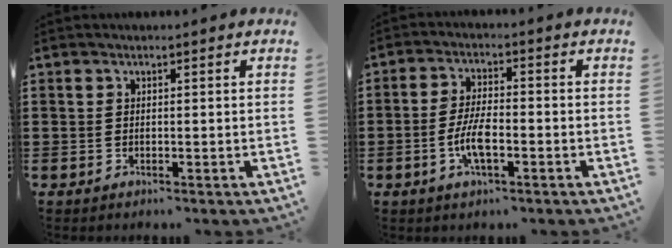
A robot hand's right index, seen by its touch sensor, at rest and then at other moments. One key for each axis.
{"total": 5.9, "fx": -1.9, "fy": 1.9, "fz": 5.2, "tx": -0.117, "ty": -0.002, "tz": -0.041}